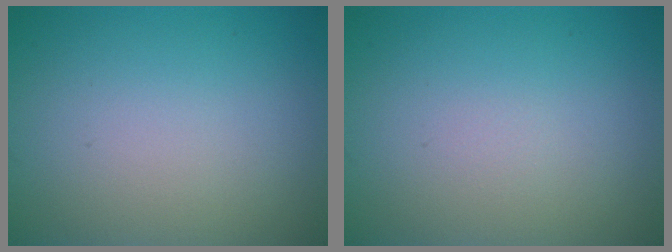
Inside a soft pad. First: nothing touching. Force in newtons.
{"total": 0.0}